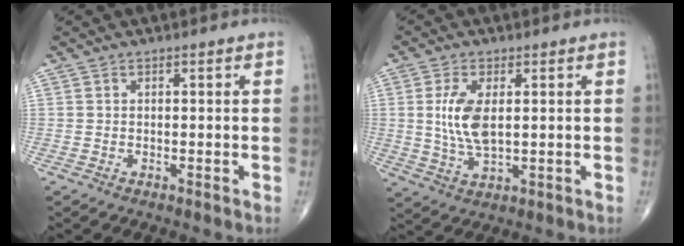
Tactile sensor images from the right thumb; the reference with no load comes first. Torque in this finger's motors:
{"motor_torque": [-0.01, 0.28, 0.71, -0.24, 0.28]}